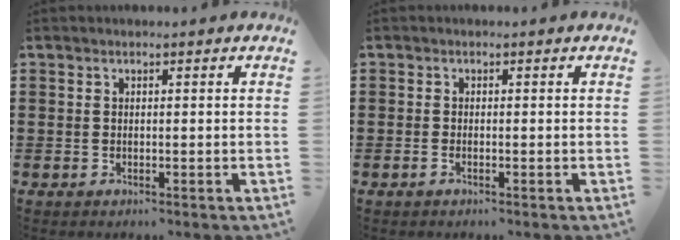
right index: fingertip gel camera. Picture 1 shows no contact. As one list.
[{"total": 0.6, "force": [-0.4, 0.1, 0.5], "torque": [-0.010, -0.003, -0.007]}]